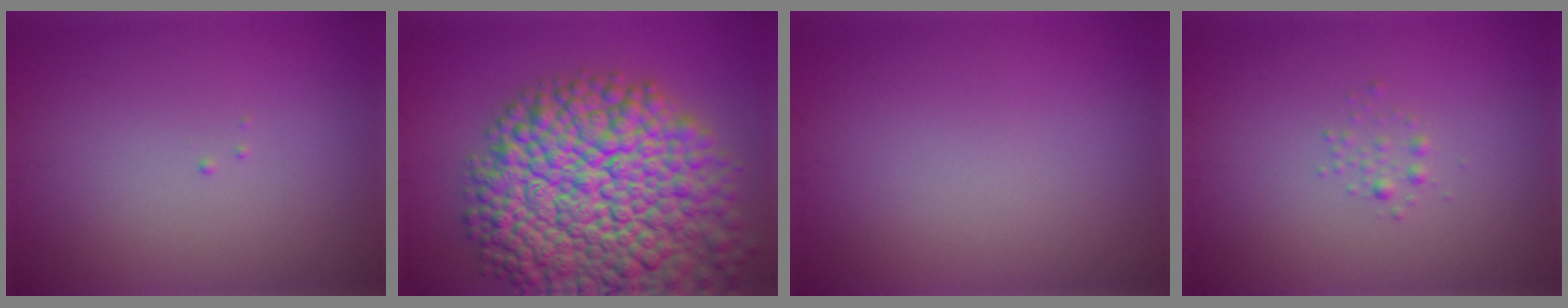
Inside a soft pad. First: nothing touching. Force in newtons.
{"total": 17.1, "press": 17.1, "slide": 0.8}
{"total": 0.0}
{"total": 0.8, "press": 0.8, "slide": 0.0}